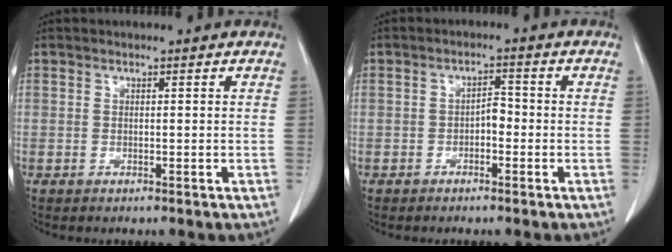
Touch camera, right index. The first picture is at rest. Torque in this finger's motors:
{"motor_torque": [0.24, -0.20, 0.05, 0.02]}